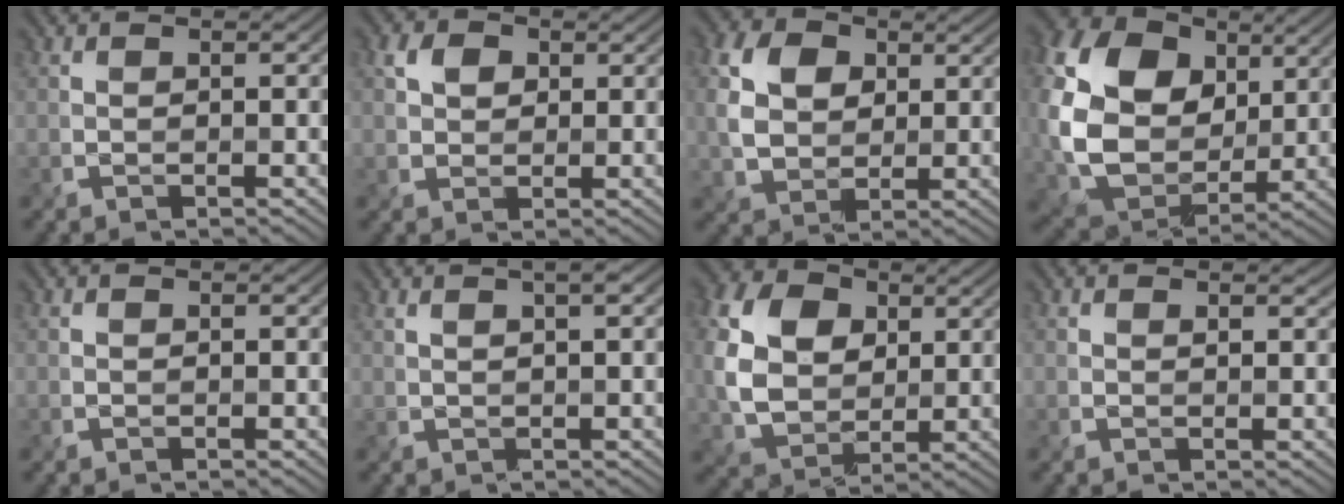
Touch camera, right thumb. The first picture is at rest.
{"total": 2.8, "force": [1.0, 2.2, 1.4], "torque": [-0.028, 0.001, 0.013]}
{"total": 7.3, "force": [2.0, 5.5, 4.4], "torque": [-0.112, 0.005, 0.030]}
{"total": 17.3, "force": [3.7, 13.3, 10.5], "torque": [-0.273, 0.008, 0.088]}
{"total": 0.0}
{"total": 3.1, "force": [1.5, 0.6, 2.7], "torque": [-0.034, 0.005, 0.012]}
{"total": 10.6, "force": [2.2, 7.9, 6.7], "torque": [-0.174, 0.006, 0.037]}
{"total": 1.2, "force": [1.0, 0.5, 0.5], "torque": [-0.007, -0.002, 0.019]}